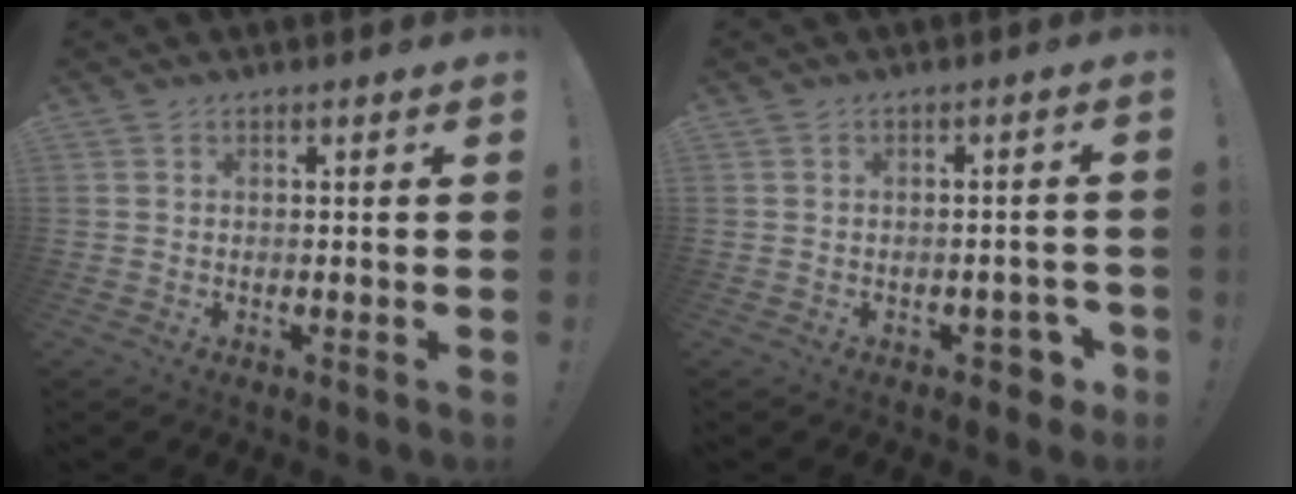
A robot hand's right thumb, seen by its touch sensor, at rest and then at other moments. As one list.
[{"total": 5.3, "force": [-2.6, 3.3, 3.3], "torque": [-0.036, 0.018, -0.038]}]